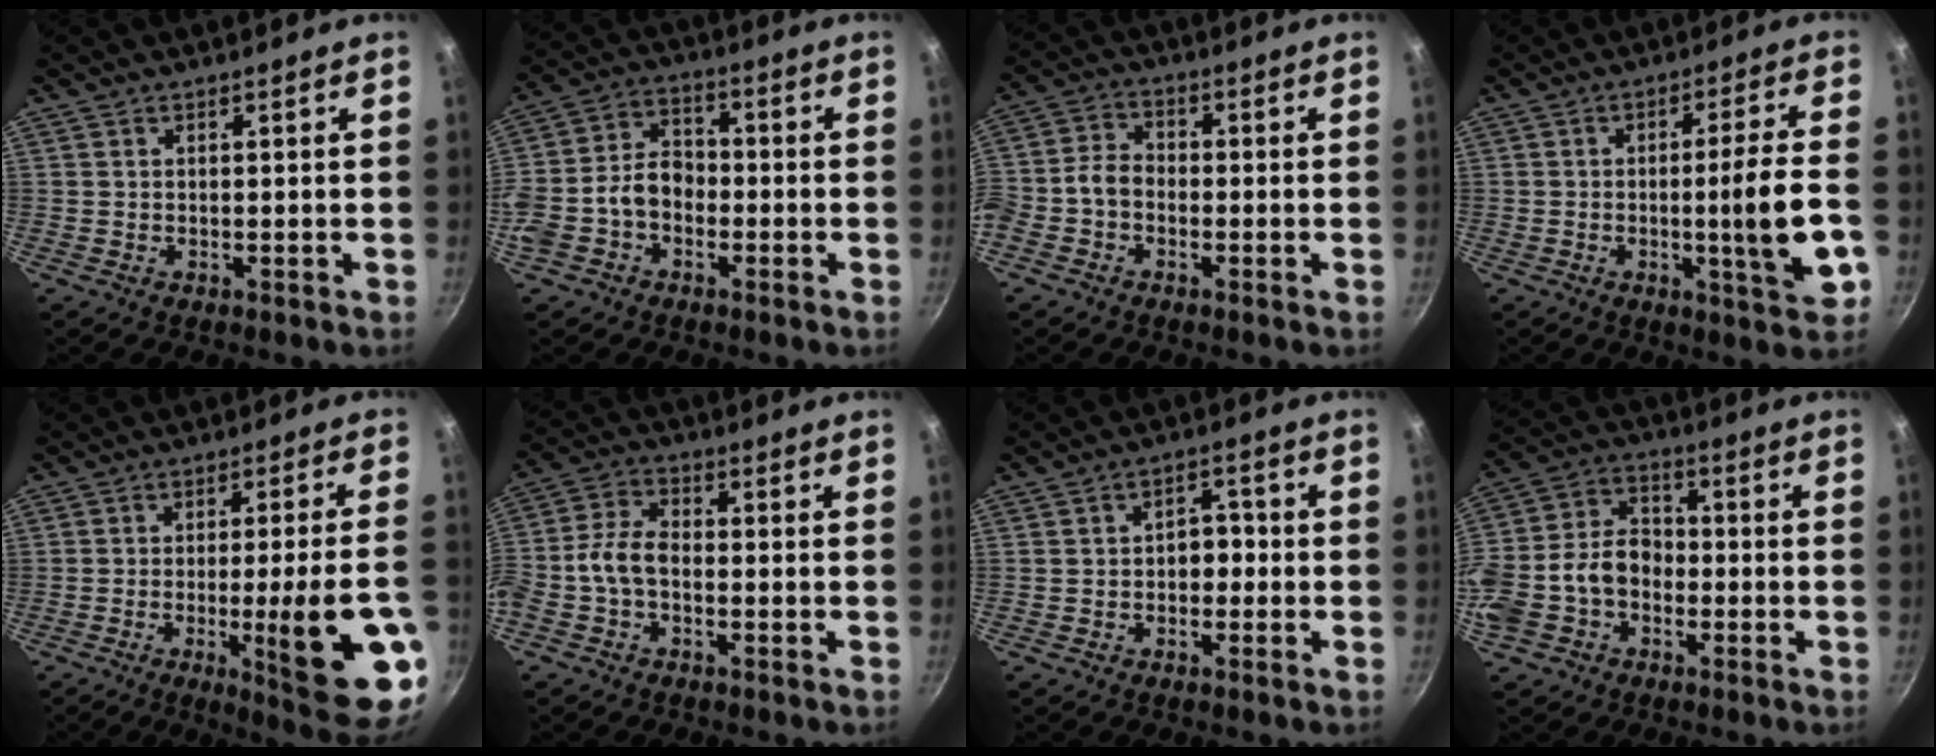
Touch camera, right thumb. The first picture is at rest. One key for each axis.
{"total": 9.8, "fx": -2.8, "fy": 7.1, "fz": 6.1, "tx": -0.095, "ty": 0.043, "tz": -0.064}
{"total": 5.9, "fx": -2.3, "fy": 4.3, "fz": 3.3, "tx": -0.063, "ty": 0.036, "tz": -0.059}
{"total": 11.5, "fx": -2.7, "fy": 1.0, "fz": 11.1, "tx": -0.160, "ty": 0.010, "tz": -0.039}
{"total": 18.8, "fx": -5.4, "fy": 2.8, "fz": 17.8, "tx": -0.227, "ty": 0.012, "tz": -0.066}
{"total": 6.9, "fx": -2.1, "fy": 4.0, "fz": 5.2, "tx": -0.110, "ty": 0.034, "tz": -0.053}
{"total": 3.9, "fx": -0.9, "fy": 2.8, "fz": 2.6, "tx": -0.004, "ty": 0.018, "tz": -0.017}
{"total": 13.8, "fx": -3.9, "fy": 10.1, "fz": 8.6, "tx": -0.154, "ty": 0.050, "tz": -0.082}